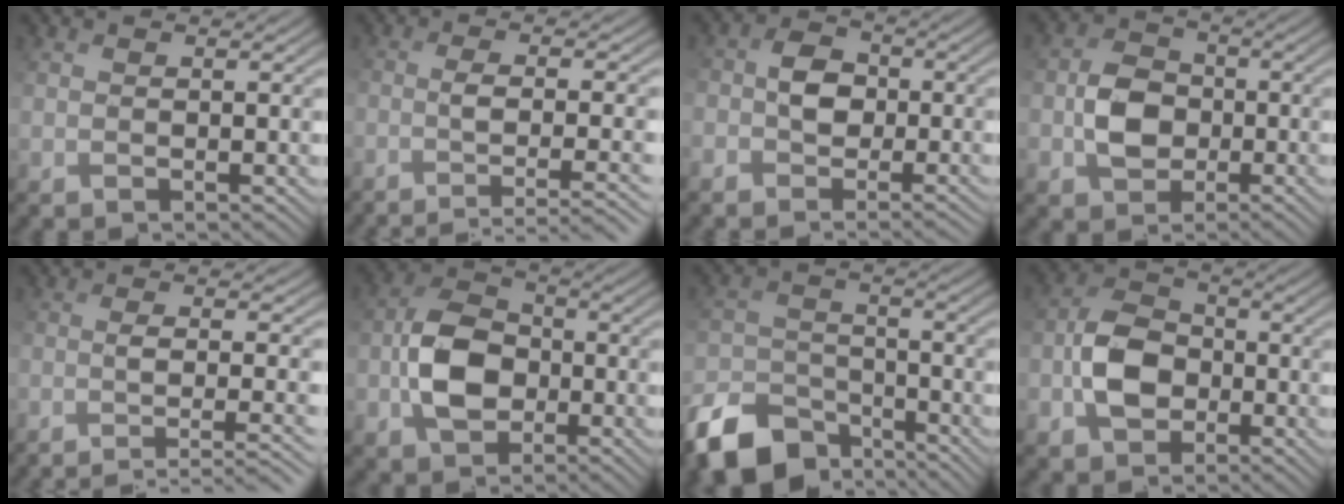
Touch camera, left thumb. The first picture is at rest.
{"total": 6.4, "force": [-2.5, 1.8, 5.6], "torque": [-0.080, -0.008, -0.039]}
{"total": 4.6, "force": [-2.2, 3.0, 2.7], "torque": [-0.053, 0.004, -0.056]}
{"total": 5.7, "force": [-1.3, 4.5, 3.2], "torque": [-0.064, 0.001, -0.031]}
{"total": 6.6, "force": [-3.8, 1.6, 5.2], "torque": [-0.080, -0.005, -0.054]}
{"total": 8.3, "force": [-2.3, 5.8, 5.5], "torque": [-0.114, 0.005, -0.055]}
{"total": 11.6, "force": [-8.4, 6.1, 5.1], "torque": [-0.116, -0.018, -0.163]}
{"total": 7.5, "force": [-2.3, 5.5, 4.6], "torque": [-0.095, 0.005, -0.057]}